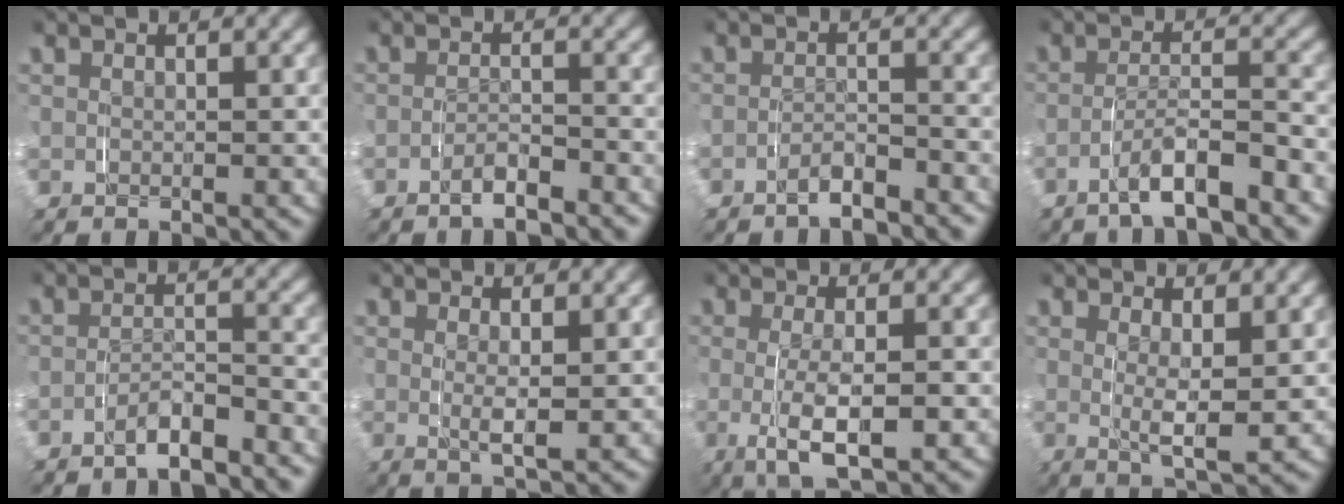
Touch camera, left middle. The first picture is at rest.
{"total": 2.3, "force": [-2.1, 0.4, 0.8], "torque": [-0.013, 0.001, -0.041]}
{"total": 2.8, "force": [-2.7, 0.4, 0.7], "torque": [-0.008, 0.000, -0.050]}
{"total": 4.3, "force": [-3.6, 0.6, 2.3], "torque": [-0.038, 0.004, -0.065]}
{"total": 3.7, "force": [-3.5, 0.4, 1.0], "torque": [-0.011, -0.004, -0.063]}
{"total": 2.1, "force": [0.5, 0.3, 2.0], "torque": [-0.039, -0.009, 0.013]}
{"total": 5.2, "force": [-0.9, 1.6, 4.8], "torque": [-0.093, -0.008, -0.012]}
{"total": 3.5, "force": [0.8, 0.7, 3.3], "torque": [-0.061, -0.017, 0.017]}